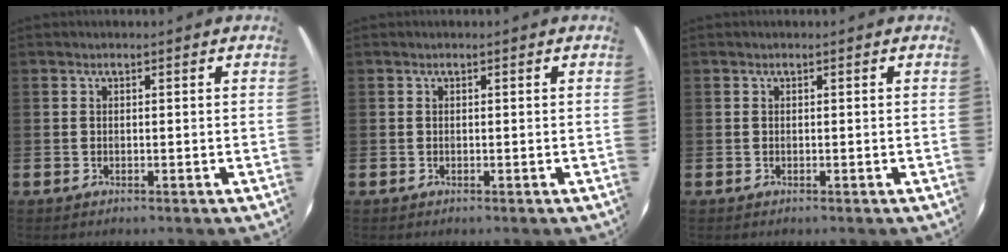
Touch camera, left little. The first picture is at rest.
{"total": 0.0}
{"total": 0.0}